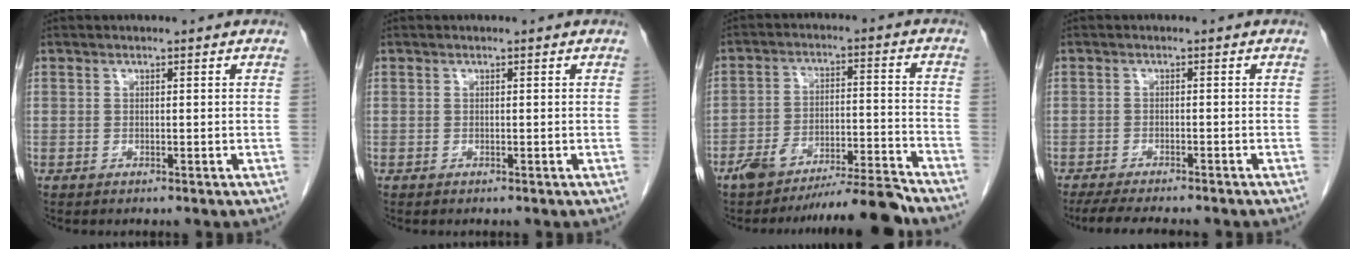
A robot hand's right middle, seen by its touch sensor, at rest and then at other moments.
{"total": 0.0}
{"total": 10.5, "force": [-9.6, -0.3, 4.2], "torque": [-0.054, 0.018, -0.159]}
{"total": 8.8, "force": [-7.5, 1.4, 4.4], "torque": [-0.062, -0.013, -0.108]}